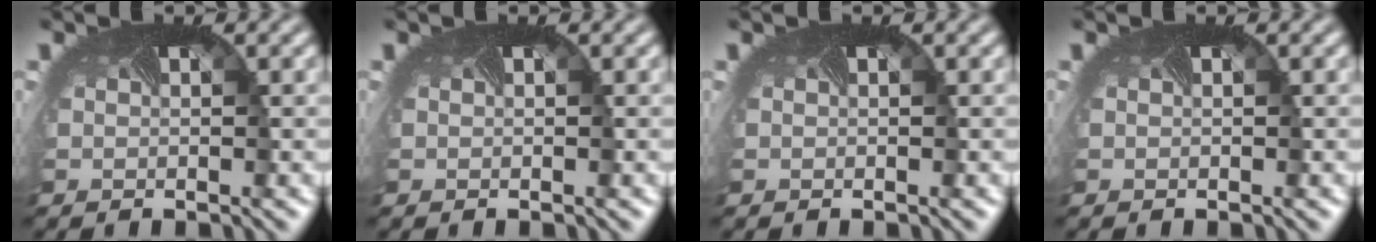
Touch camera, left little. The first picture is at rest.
{"total": 0.0}
{"total": 0.0}
{"total": 0.0}